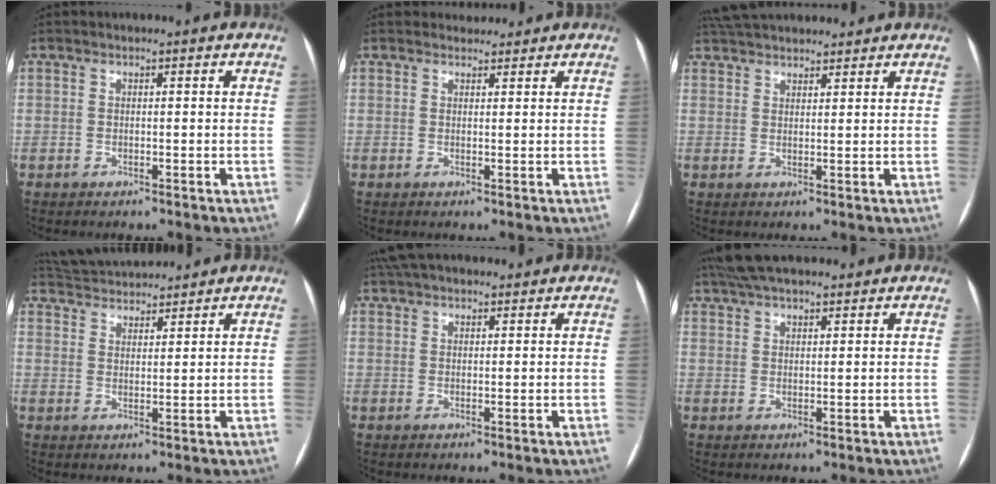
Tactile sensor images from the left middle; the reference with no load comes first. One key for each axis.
{"total": 1.8, "fx": 1.6, "fy": 0.7, "fz": -0.2, "tx": 0.003, "ty": 0.007, "tz": 0.023}
{"total": 11.5, "fx": 10.4, "fy": 3.0, "fz": 3.7, "tx": -0.058, "ty": 0.048, "tz": 0.165}
{"total": 10.1, "fx": 9.6, "fy": 1.8, "fz": 2.6, "tx": -0.052, "ty": 0.030, "tz": 0.154}
{"total": 9.1, "fx": 7.8, "fy": 2.9, "fz": 3.5, "tx": -0.049, "ty": 0.044, "tz": 0.122}
{"total": 11.6, "fx": 9.8, "fy": 3.1, "fz": 5.2, "tx": -0.084, "ty": 0.049, "tz": 0.155}